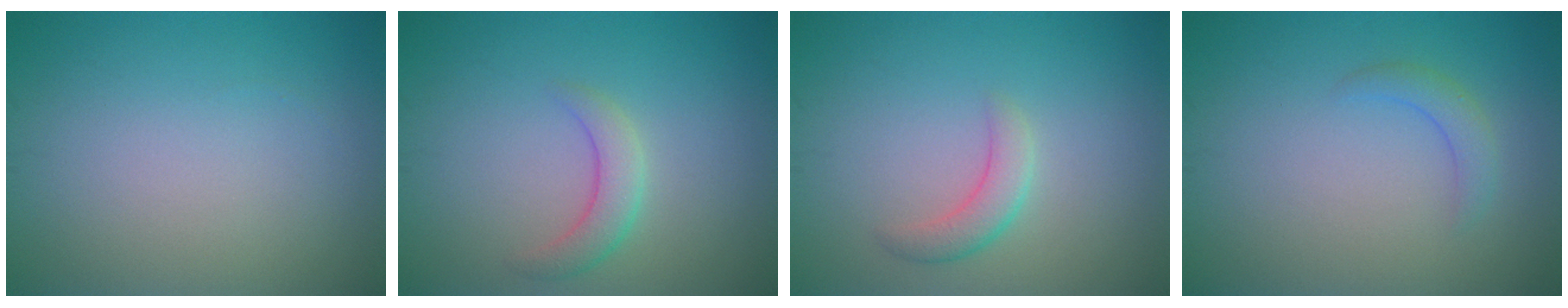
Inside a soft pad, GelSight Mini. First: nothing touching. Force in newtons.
{"total": 2.4, "press": 2.4, "slide": 0.2}
{"total": 2.1, "press": 2.1, "slide": 0.2}
{"total": 1.6, "press": 1.6, "slide": 0.1}